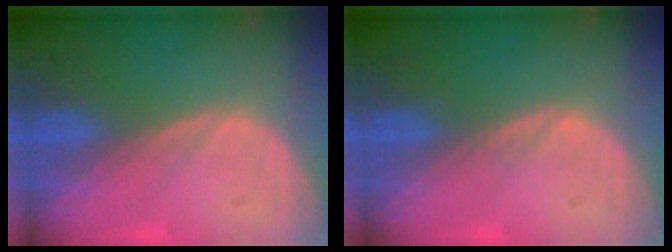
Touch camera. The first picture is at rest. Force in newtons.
{"total": 0.5, "press": 0.5, "slide": 0.1}